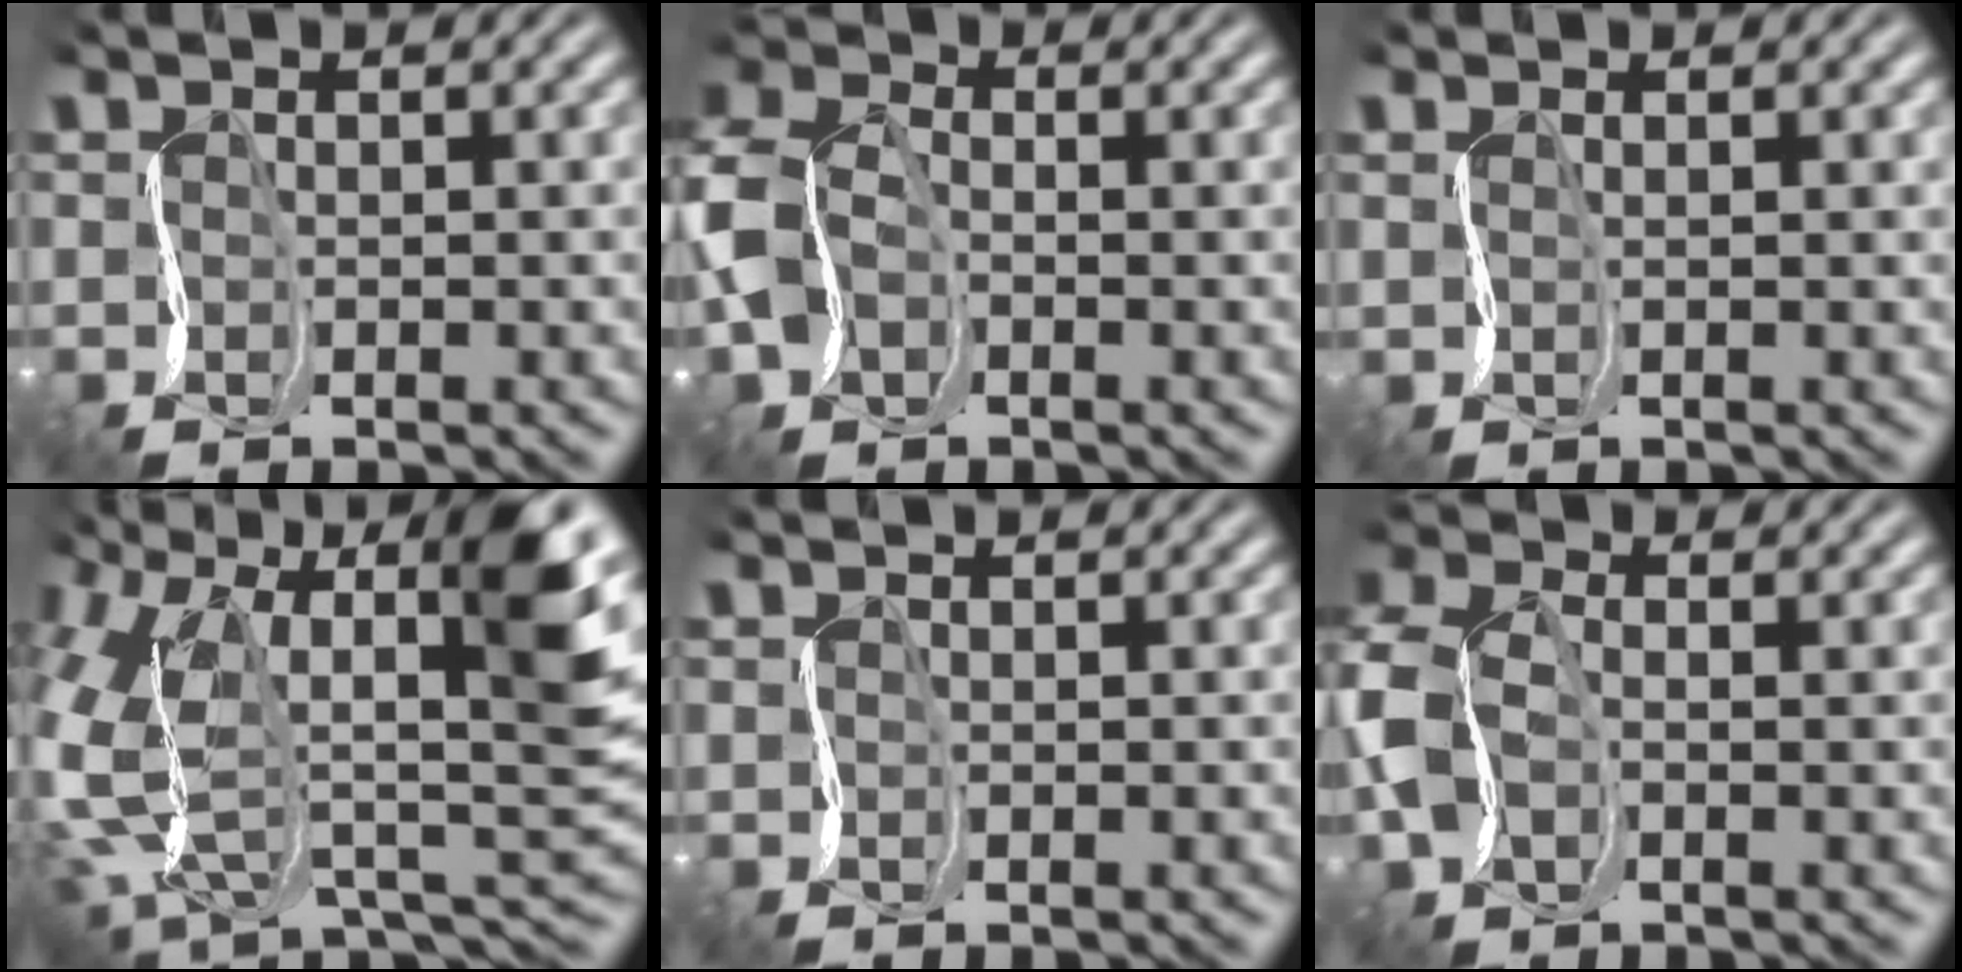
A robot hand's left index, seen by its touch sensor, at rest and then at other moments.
{"total": 5.9, "force": [-1.4, 4.4, 3.7], "torque": [-0.115, 0.002, -0.038]}
{"total": 1.0, "force": [0.9, 0.0, -0.2], "torque": [0.004, 0.003, 0.011]}
{"total": 12.2, "force": [3.1, 7.2, 9.4], "torque": [-0.205, 0.008, 0.054]}
{"total": 0.0}
{"total": 5.8, "force": [-0.4, 4.1, 4.0], "torque": [-0.126, 0.002, -0.018]}